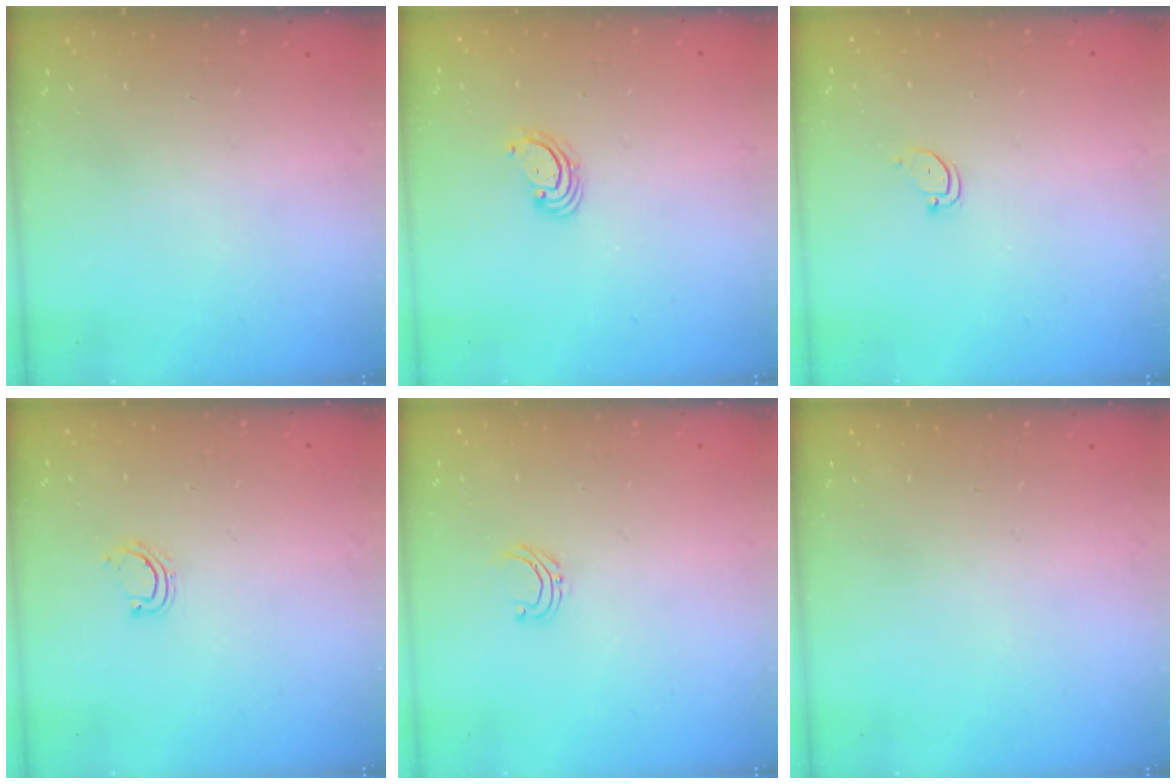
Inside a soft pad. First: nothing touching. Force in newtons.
{"total": 2.6, "press": 2.6, "slide": 0.3}
{"total": 2.4, "press": 2.4, "slide": 0.2}
{"total": 4.1, "press": 4.0, "slide": 1.0}
{"total": 3.7, "press": 3.7, "slide": 0.3}
{"total": 0.0}